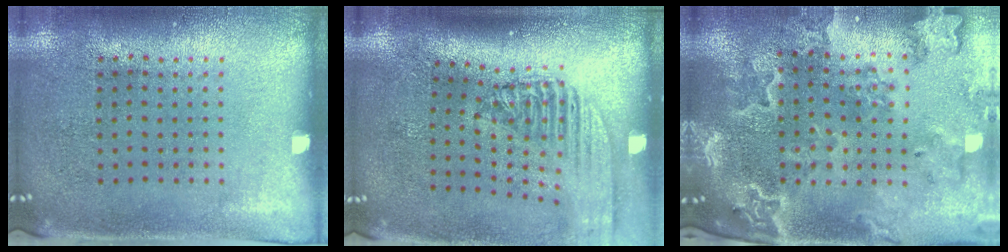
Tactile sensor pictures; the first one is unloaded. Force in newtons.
{"total": 2.3, "press": 1.8, "slide": 1.5}
{"total": 2.4, "press": 2.3, "slide": 0.7}